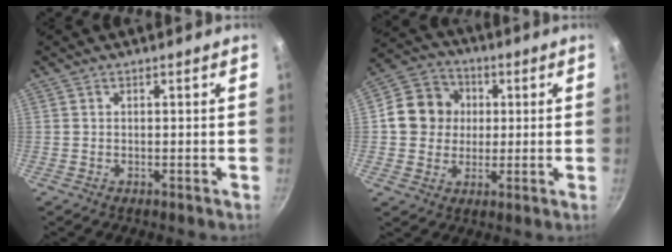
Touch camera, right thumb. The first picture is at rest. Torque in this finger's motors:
{"motor_torque": [0.44, 2.12, 0.56, -0.48, 0.03]}